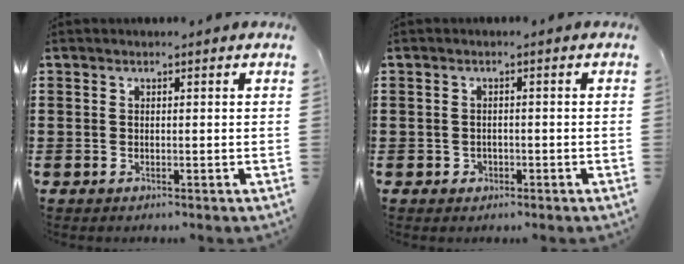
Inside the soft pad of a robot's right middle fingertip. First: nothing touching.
{"total": 0.9, "force": [-0.3, 0.9, 0.2], "torque": [-0.008, 0.004, -0.009]}